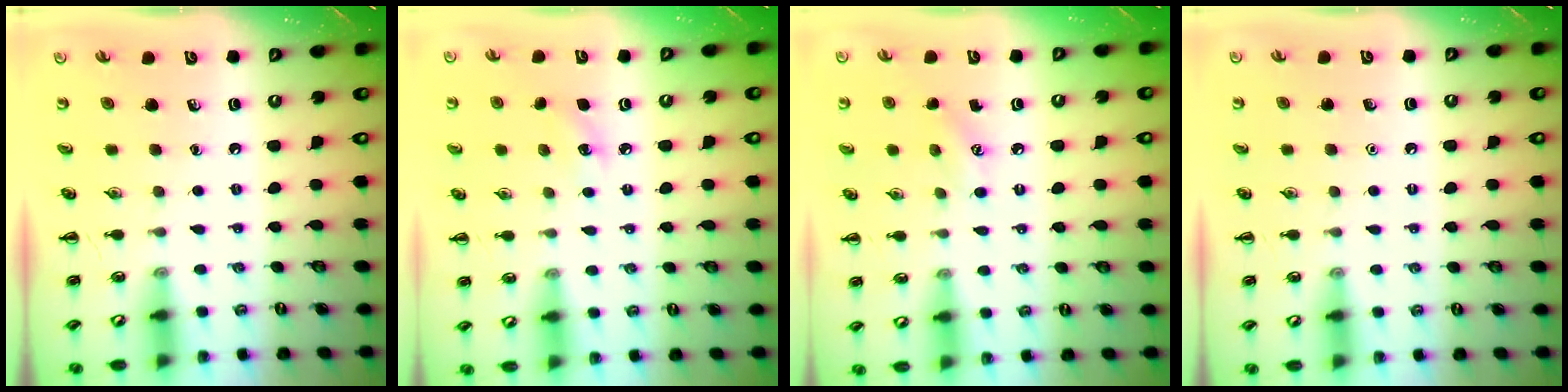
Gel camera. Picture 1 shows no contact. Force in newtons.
{"total": 5.7, "press": 5.5, "slide": 1.4}
{"total": 5.6, "press": 5.5, "slide": 1.4}
{"total": 1.6, "press": 1.6, "slide": 0.1}